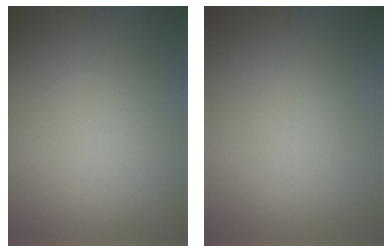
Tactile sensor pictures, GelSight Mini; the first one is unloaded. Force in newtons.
{"total": 0.0}